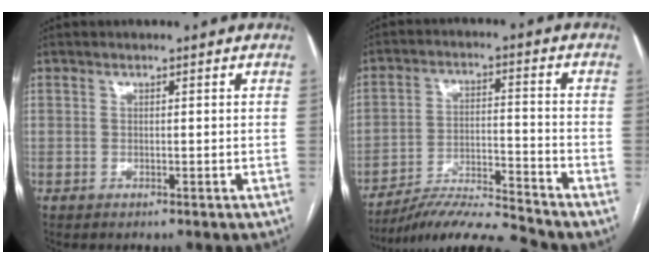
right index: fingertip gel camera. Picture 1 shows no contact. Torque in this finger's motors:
{"motor_torque": [0.24, -0.91, 0.01, 0.02]}